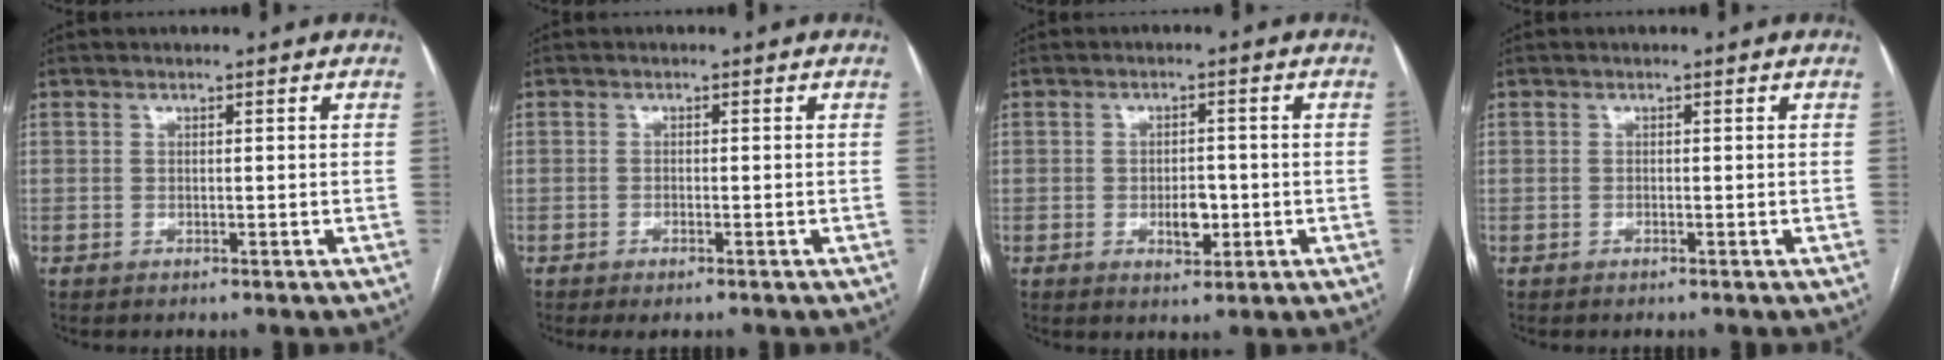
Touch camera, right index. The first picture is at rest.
{"total": 1.8, "force": [-1.2, 0.5, 1.2], "torque": [-0.019, -0.002, -0.015]}
{"total": 3.9, "force": [-0.9, 2.0, 3.2], "torque": [-0.048, 0.001, -0.010]}
{"total": 0.0}